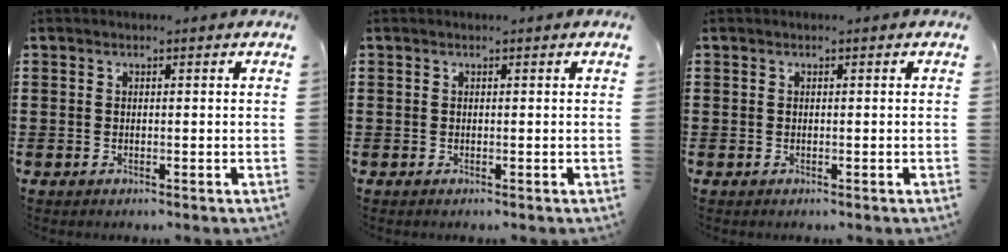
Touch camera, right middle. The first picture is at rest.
{"total": 0.0}
{"total": 0.0}